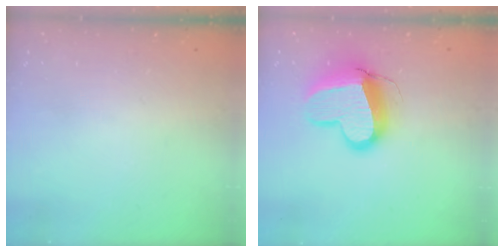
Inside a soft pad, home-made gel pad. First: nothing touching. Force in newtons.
{"total": 14.4, "press": 14.3, "slide": 1.6}